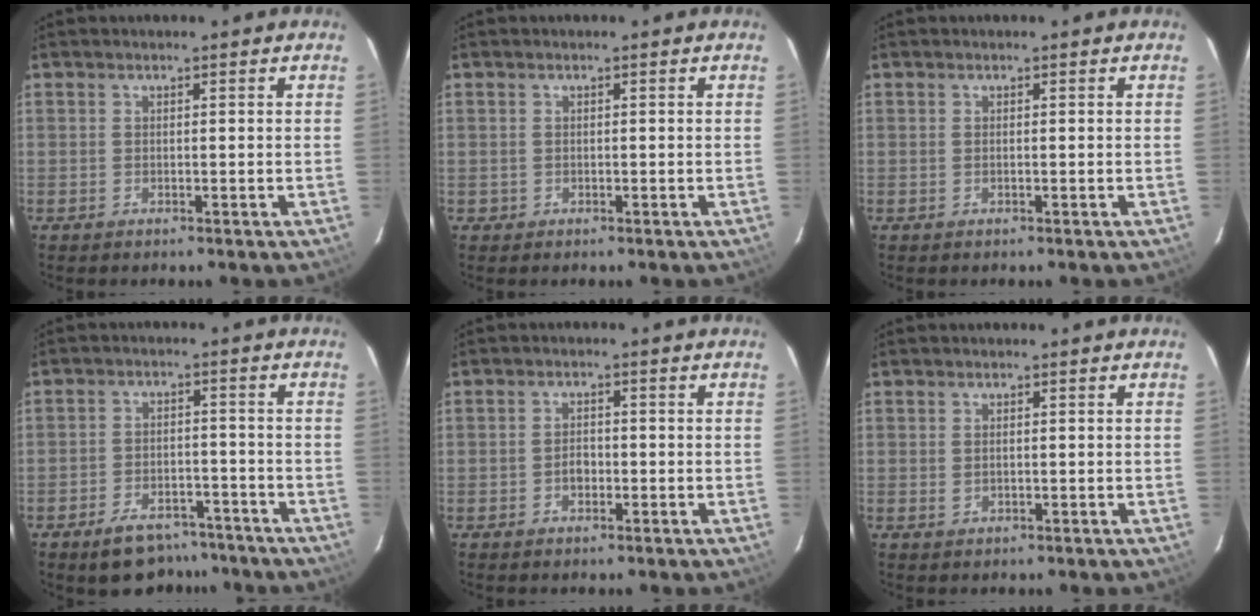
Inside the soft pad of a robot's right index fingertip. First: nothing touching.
{"total": 1.2, "force": [-0.3, 1.2, 0.0], "torque": [0.000, 0.004, -0.001]}
{"total": 0.0}
{"total": 9.2, "force": [-7.0, 4.8, 3.5], "torque": [-0.082, 0.020, -0.093]}
{"total": 2.1, "force": [-0.8, 1.6, 1.0], "torque": [-0.019, 0.005, -0.013]}
{"total": 0.7, "force": [0.1, 0.6, 0.4], "torque": [-0.010, -0.001, 0.004]}